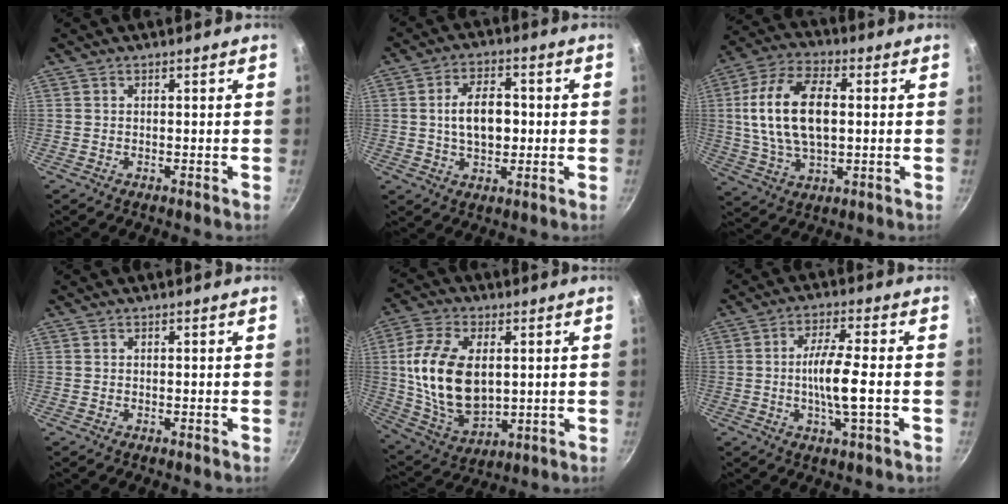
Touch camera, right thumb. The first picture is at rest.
{"total": 9.3, "force": [0.1, 5.6, 7.5], "torque": [-0.105, 0.012, 0.000]}
{"total": 16.5, "force": [1.6, 9.2, 13.6], "torque": [-0.249, 0.010, 0.026]}
{"total": 0.0}
{"total": 18.2, "force": [2.1, 11.0, 14.3], "torque": [-0.253, -0.011, 0.050]}
{"total": 8.7, "force": [-1.3, 1.8, 8.4], "torque": [-0.157, 0.011, -0.030]}